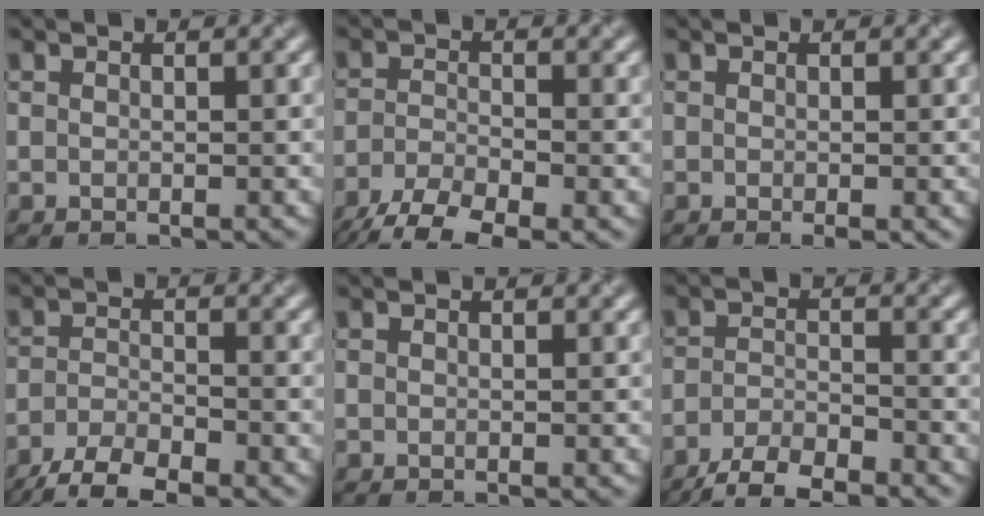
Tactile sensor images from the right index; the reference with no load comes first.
{"total": 6.2, "force": [-4.5, 1.7, 3.9], "torque": [-0.072, -0.012, -0.086]}
{"total": 0.9, "force": [-0.3, 0.1, 0.8], "torque": [-0.011, -0.006, -0.005]}
{"total": 5.6, "force": [-4.4, 1.4, 3.1], "torque": [-0.055, -0.009, -0.084]}
{"total": 0.0}
{"total": 5.0, "force": [-4.2, 1.1, 2.6], "torque": [-0.047, -0.005, -0.079]}